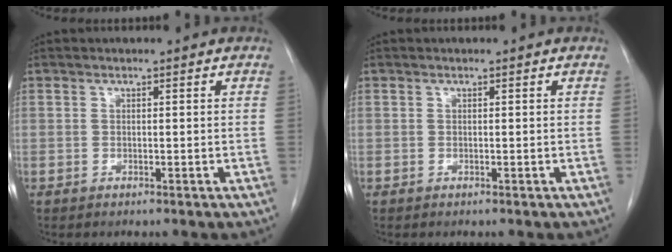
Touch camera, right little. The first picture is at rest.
{"total": 0.0}